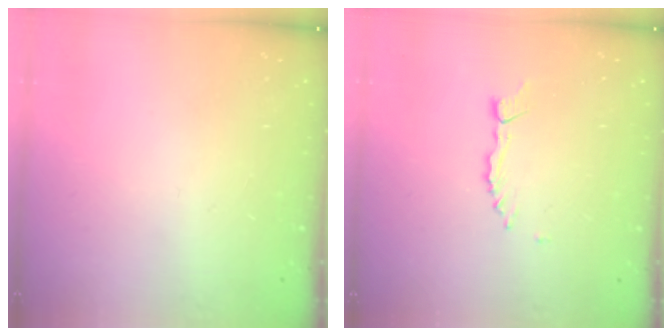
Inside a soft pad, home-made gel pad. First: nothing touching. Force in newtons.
{"total": 1.7, "press": 1.7, "slide": 0.2}